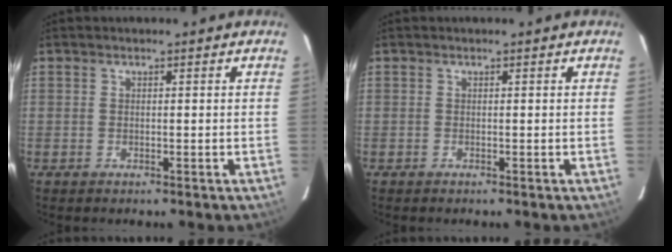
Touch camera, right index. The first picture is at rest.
{"total": 0.0}